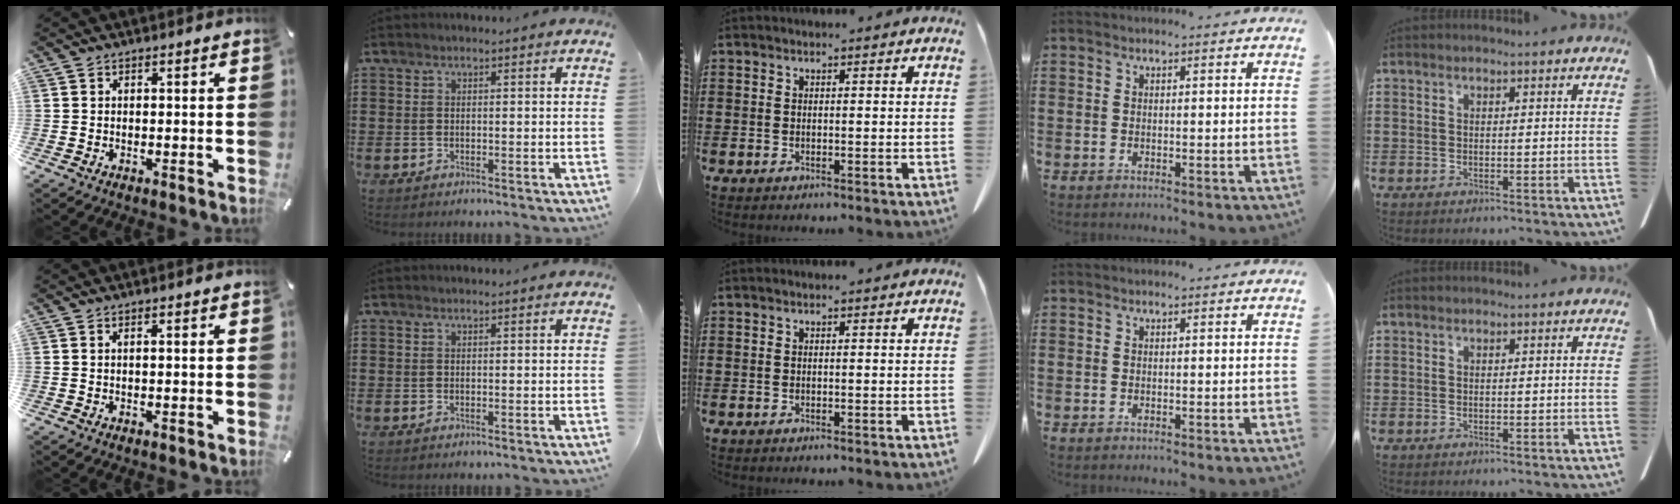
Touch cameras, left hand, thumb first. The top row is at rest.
{"thumb": {"total": 0.7, "force": [0.2, 0.1, 0.6], "torque": [-0.013, 0.002, 0.002]}}